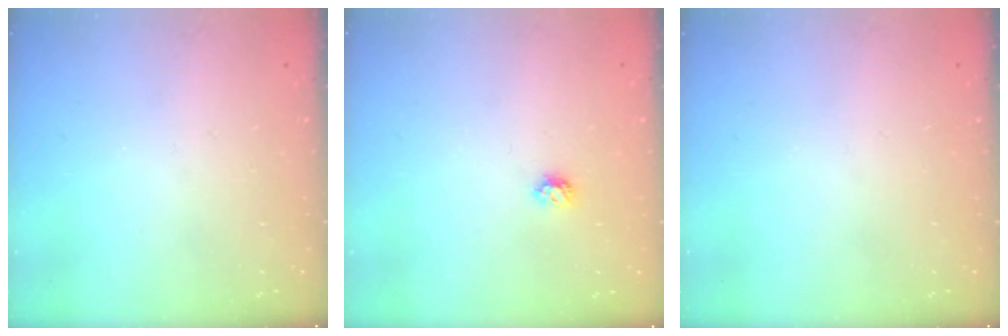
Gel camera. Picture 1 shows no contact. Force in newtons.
{"total": 4.4, "press": 4.4, "slide": 0.7}
{"total": 0.0}